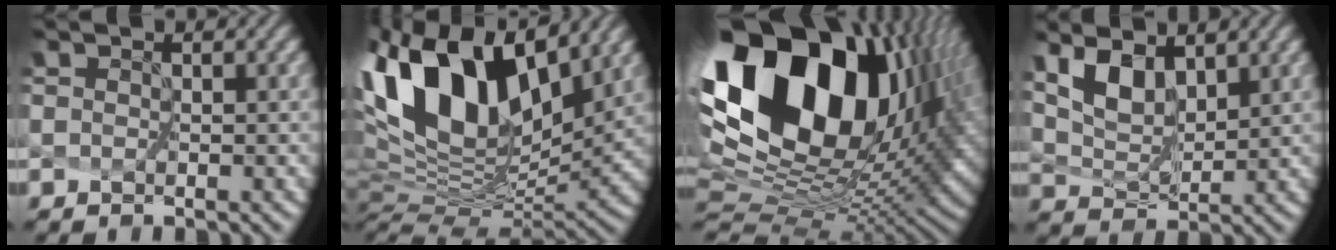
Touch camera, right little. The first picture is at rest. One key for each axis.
{"total": 14.1, "fx": 6.9, "fy": 6.9, "fz": 10.2, "tx": -0.195, "ty": 0.028, "tz": 0.136}
{"total": 19.4, "fx": 7.7, "fy": 10.9, "fz": 14.1, "tx": -0.286, "ty": 0.034, "tz": 0.149}
{"total": 3.3, "fx": 2.7, "fy": 0.9, "fz": 1.7, "tx": -0.043, "ty": -0.007, "tz": 0.057}